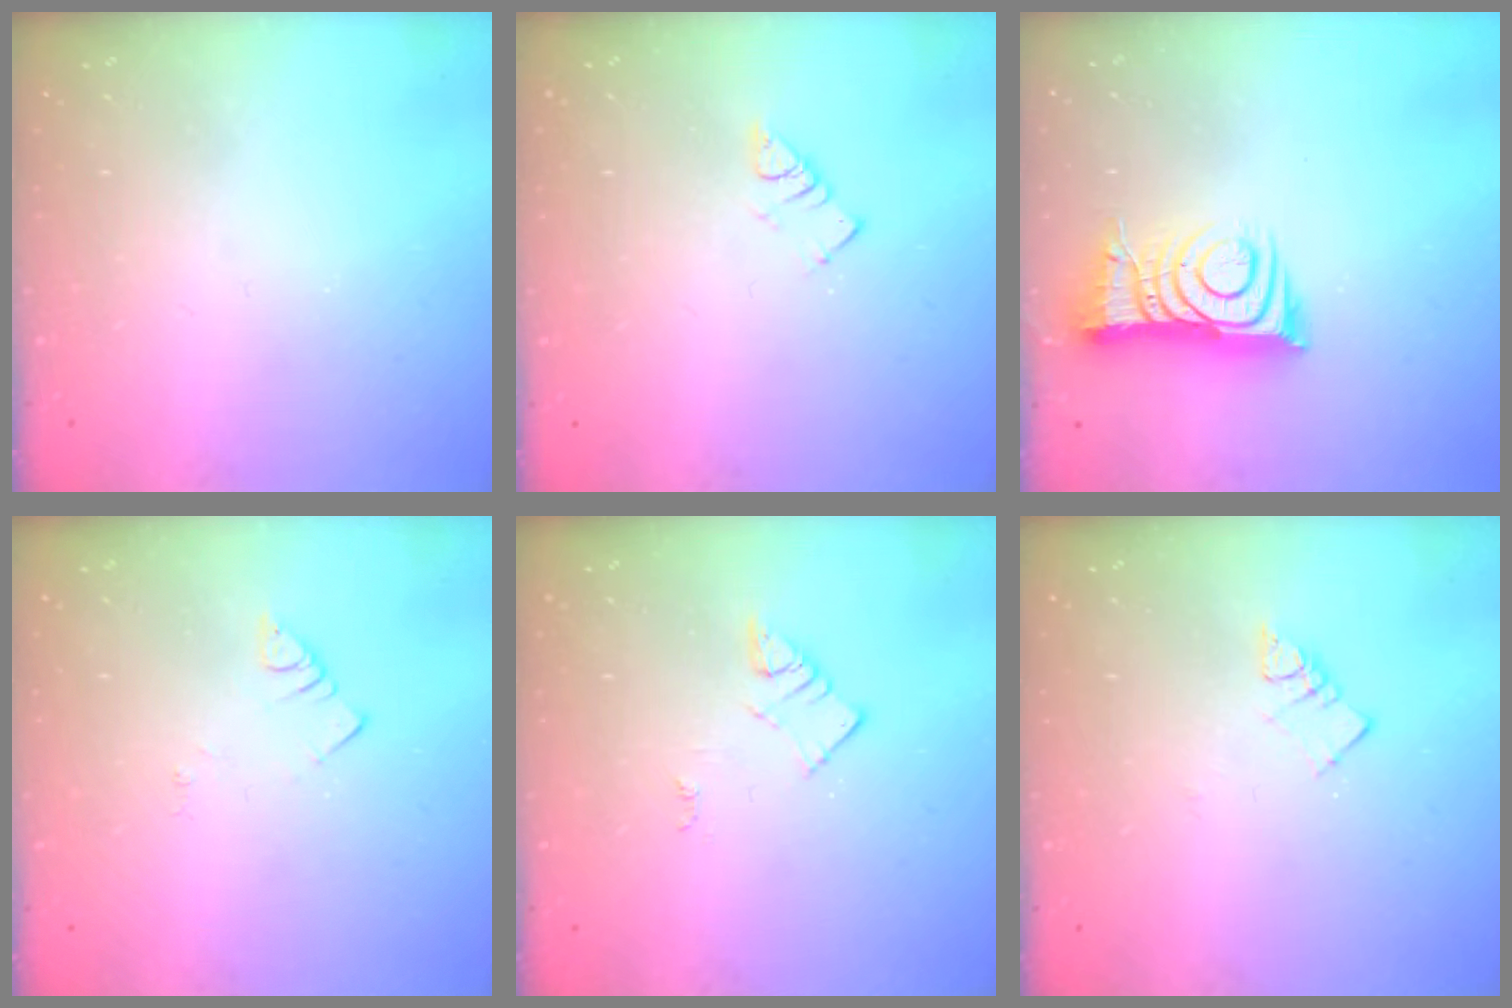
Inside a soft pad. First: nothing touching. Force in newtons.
{"total": 4.4, "press": 4.3, "slide": 0.5}
{"total": 10.1, "press": 10.1, "slide": 1.0}
{"total": 1.7, "press": 1.7, "slide": 0.3}
{"total": 2.3, "press": 2.3, "slide": 0.3}
{"total": 3.9, "press": 3.9, "slide": 0.4}